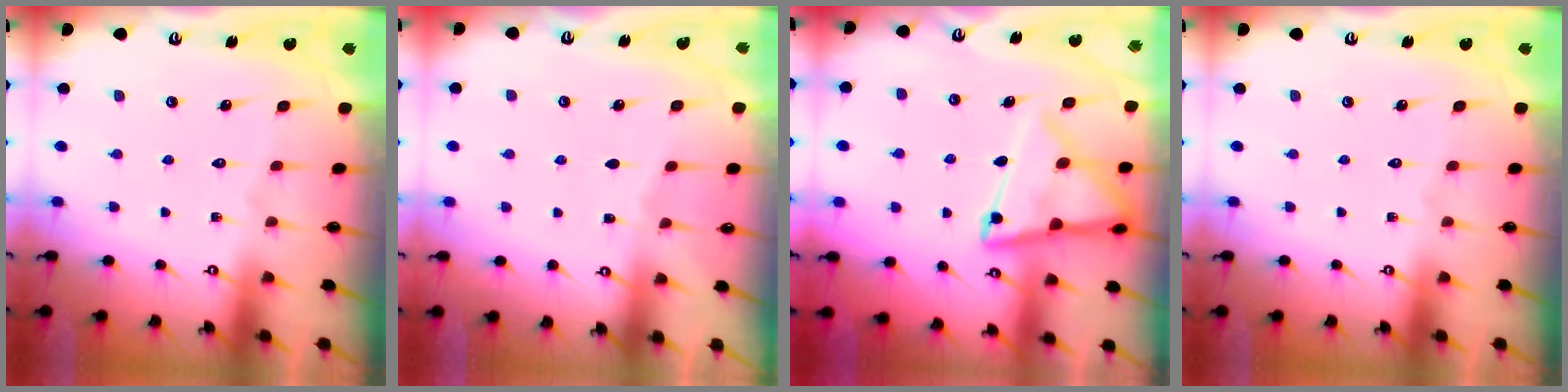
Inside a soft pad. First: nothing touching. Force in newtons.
{"total": 2.1, "press": 2.1, "slide": 0.3}
{"total": 13.1, "press": 13.1, "slide": 1.4}
{"total": 0.0}